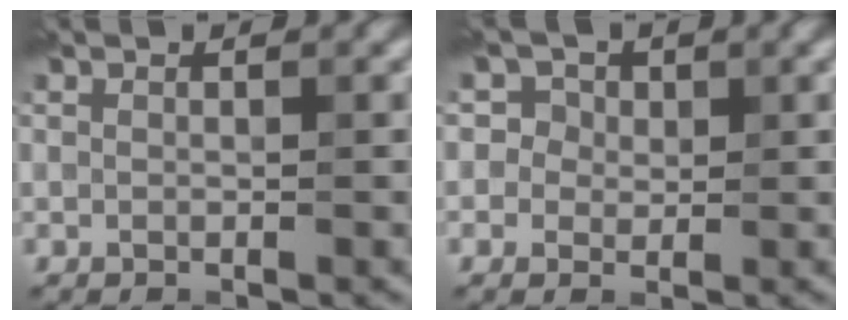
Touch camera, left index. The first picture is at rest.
{"total": 3.4, "force": [1.5, 2.9, 1.2], "torque": [-0.005, 0.010, 0.008]}